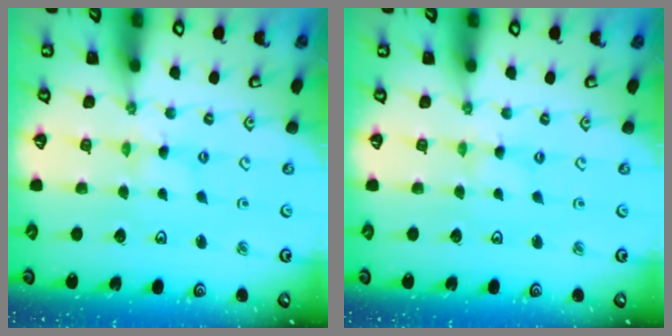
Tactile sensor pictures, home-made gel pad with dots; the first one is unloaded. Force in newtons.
{"total": 0.6, "press": 0.6, "slide": 0.2}